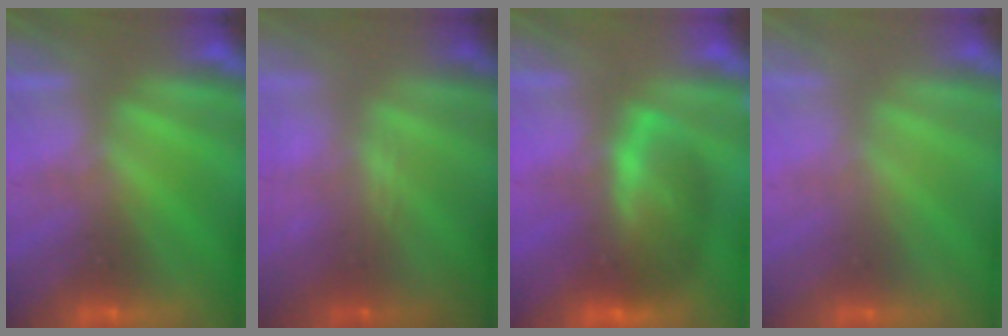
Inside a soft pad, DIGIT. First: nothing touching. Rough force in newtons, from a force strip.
{"total": 2.6}
{"total": 7.8}
{"total": 2.7}